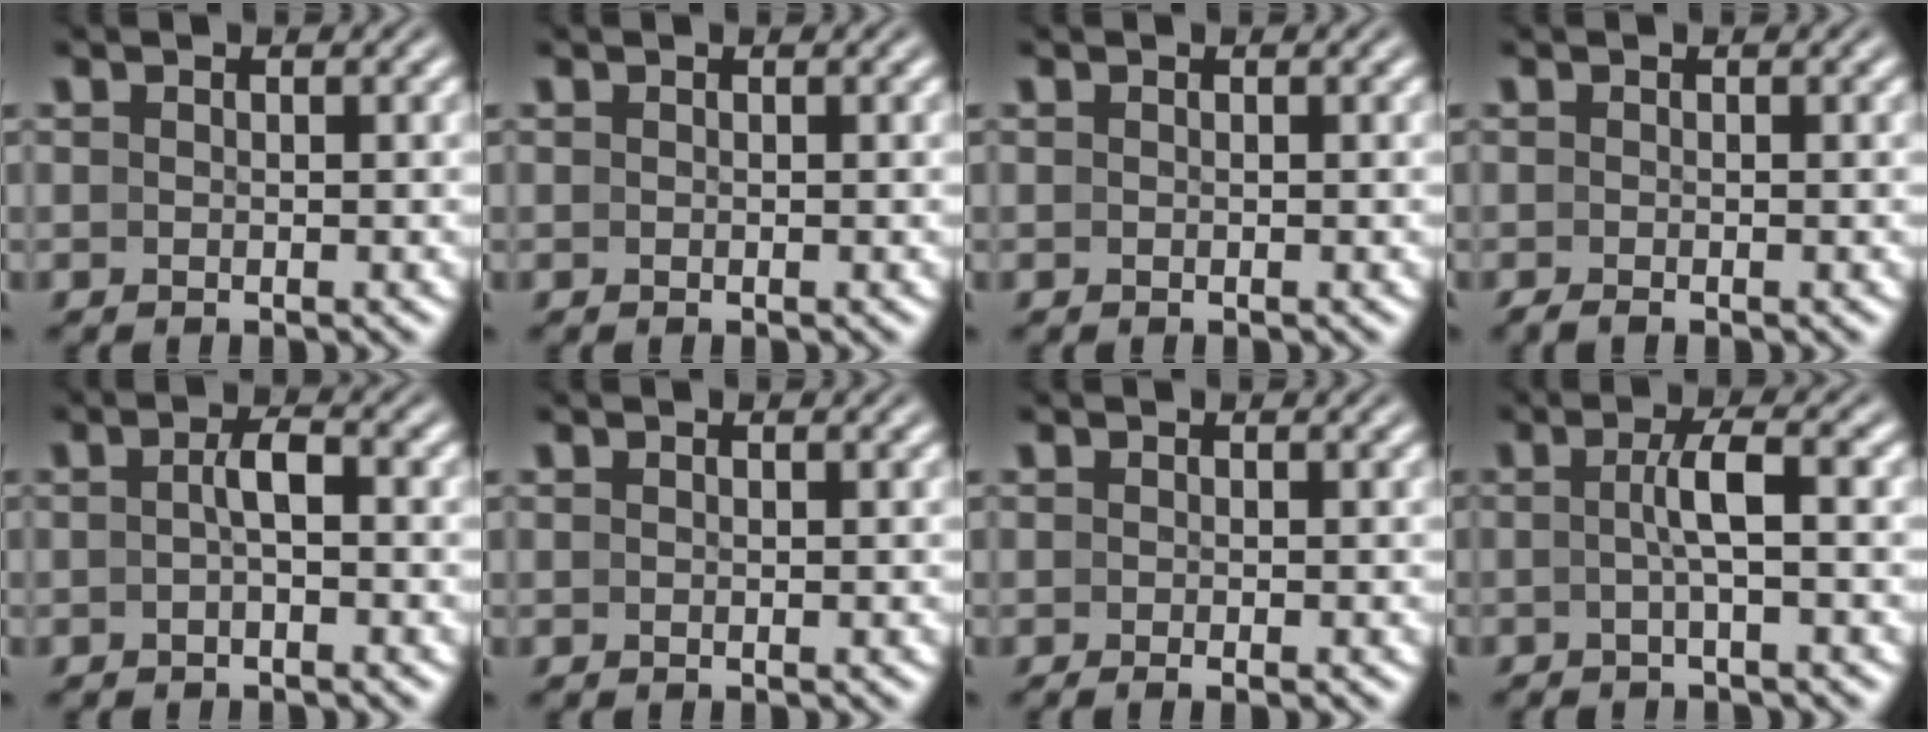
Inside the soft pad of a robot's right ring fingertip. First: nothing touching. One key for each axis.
{"total": 0.0}
{"total": 0.0}
{"total": 0.7, "fx": -0.7, "fy": -0.1, "fz": 0.2, "tx": -0.001, "ty": -0.004, "tz": -0.010}
{"total": 1.7, "fx": -0.6, "fy": 0.0, "fz": 1.6, "tx": -0.027, "ty": 0.003, "tz": -0.011}
{"total": 0.0}
{"total": 1.0, "fx": -0.9, "fy": -0.1, "fz": 0.5, "tx": -0.004, "ty": 0.000, "tz": -0.014}
{"total": 2.6, "fx": -0.8, "fy": -0.5, "fz": 2.5, "tx": -0.052, "ty": 0.000, "tz": -0.011}